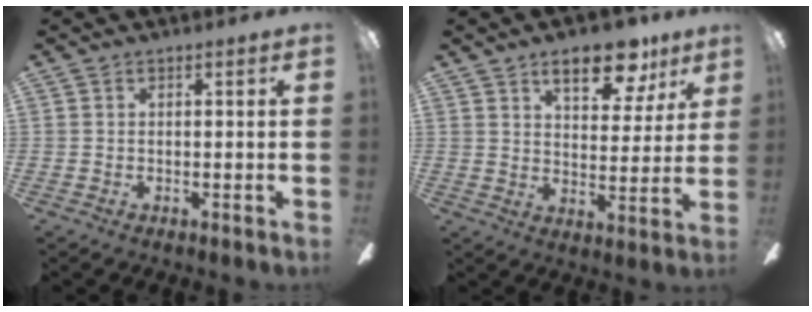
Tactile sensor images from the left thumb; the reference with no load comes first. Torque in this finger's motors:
{"motor_torque": [1.65, 1.35, 1.01, -1.04, 0.06]}